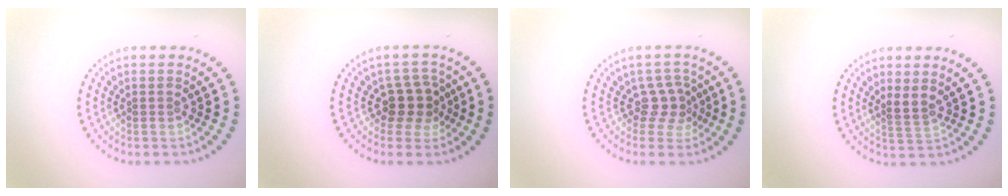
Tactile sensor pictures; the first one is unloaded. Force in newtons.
{"total": 2.6, "press": 2.1, "slide": 1.6}
{"total": 2.2, "press": 1.5, "slide": 1.6}
{"total": 1.5, "press": 1.2, "slide": 0.9}